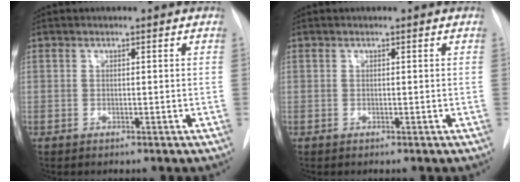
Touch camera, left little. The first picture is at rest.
{"total": 0.0}